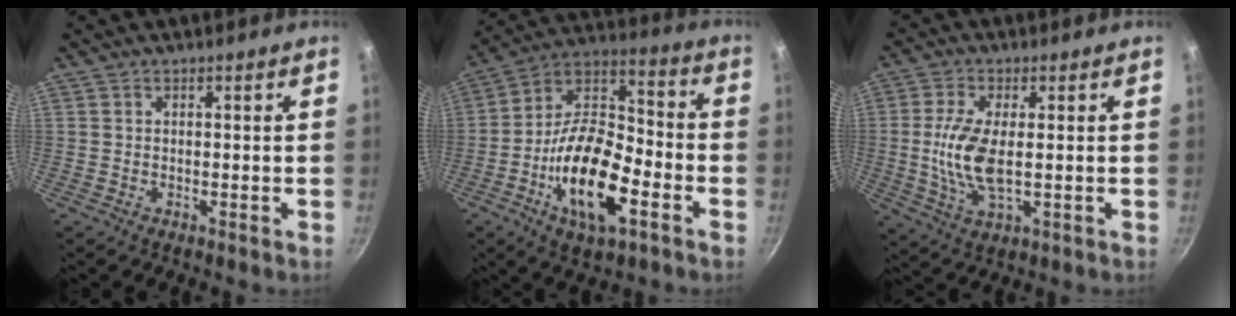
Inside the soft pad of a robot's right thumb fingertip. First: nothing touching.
{"total": 21.0, "force": [-7.7, 9.9, 16.8], "torque": [-0.285, 0.044, -0.152]}
{"total": 9.6, "force": [0.0, 4.1, 8.7], "torque": [-0.184, -0.006, -0.001]}